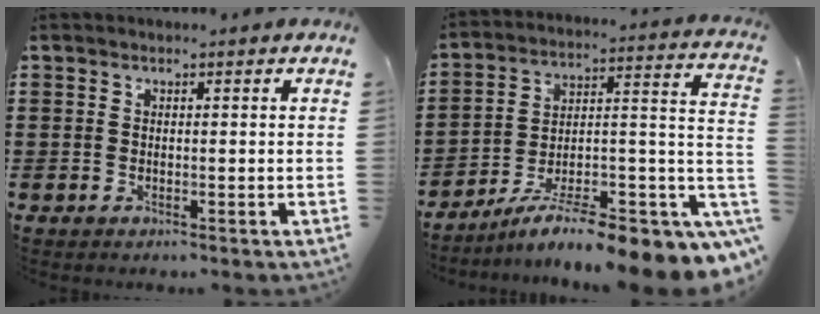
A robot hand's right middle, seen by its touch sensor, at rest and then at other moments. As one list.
[{"total": 9.3, "force": [-6.6, 1.3, 6.5], "torque": [-0.106, -0.011, -0.116]}]